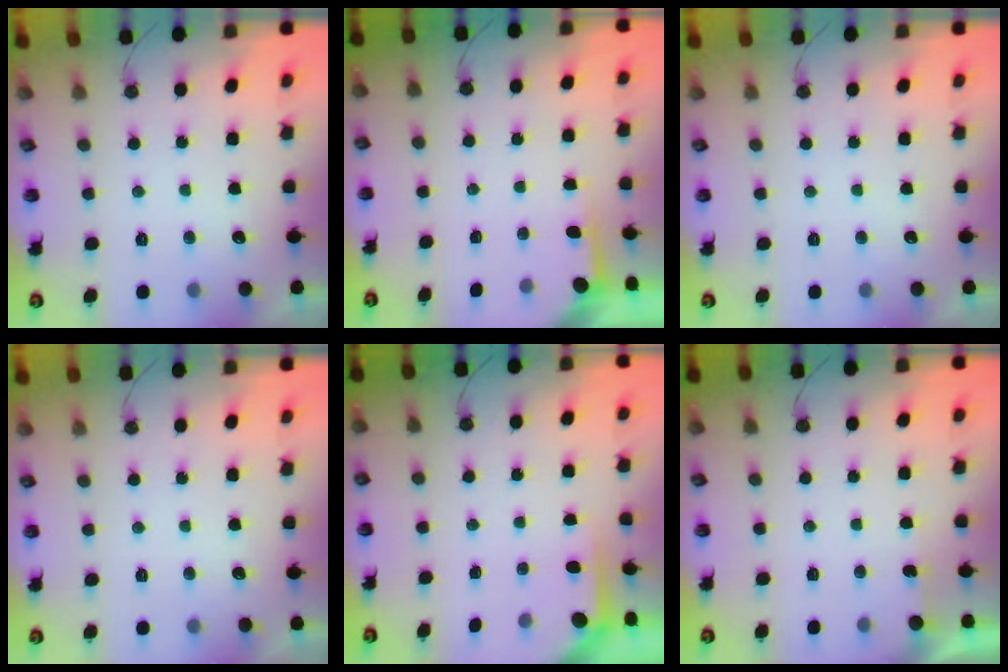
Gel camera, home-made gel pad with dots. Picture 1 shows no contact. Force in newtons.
{"total": 3.8, "press": 3.8, "slide": 0.4}
{"total": 0.0}
{"total": 0.0}
{"total": 3.8, "press": 3.8, "slide": 0.2}
{"total": 2.3, "press": 2.2, "slide": 0.3}